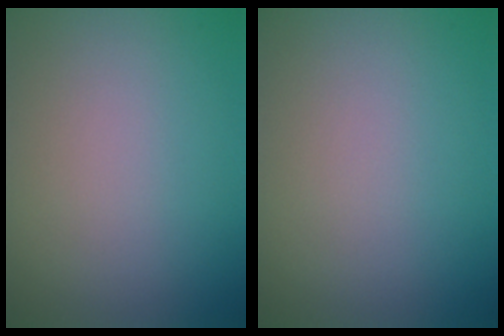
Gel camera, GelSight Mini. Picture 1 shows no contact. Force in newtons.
{"total": 0.0}